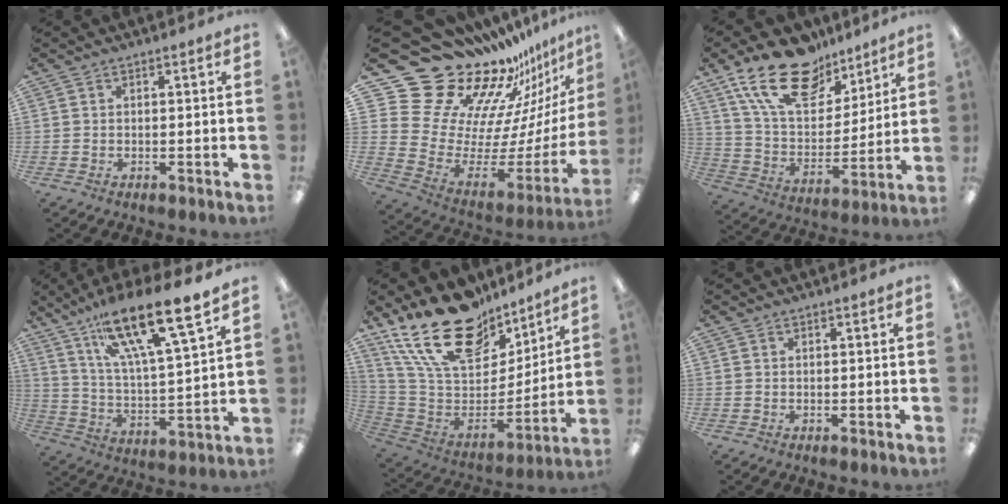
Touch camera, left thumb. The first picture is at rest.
{"total": 23.1, "force": [19.1, 11.2, 6.8], "torque": [-0.078, -0.188, 0.396]}
{"total": 20.7, "force": [14.1, 10.7, 10.8], "torque": [-0.195, -0.070, 0.256]}
{"total": 19.8, "force": [14.2, 4.0, 13.2], "torque": [-0.219, -0.088, 0.229]}
{"total": 26.2, "force": [17.8, 13.3, 13.9], "torque": [-0.255, -0.107, 0.324]}
{"total": 0.0}